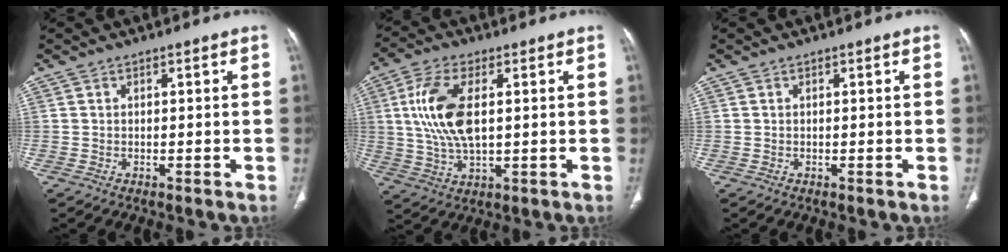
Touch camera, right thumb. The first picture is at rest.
{"total": 12.2, "force": [2.0, 5.8, 10.6], "torque": [-0.225, -0.001, 0.042]}
{"total": 0.0}